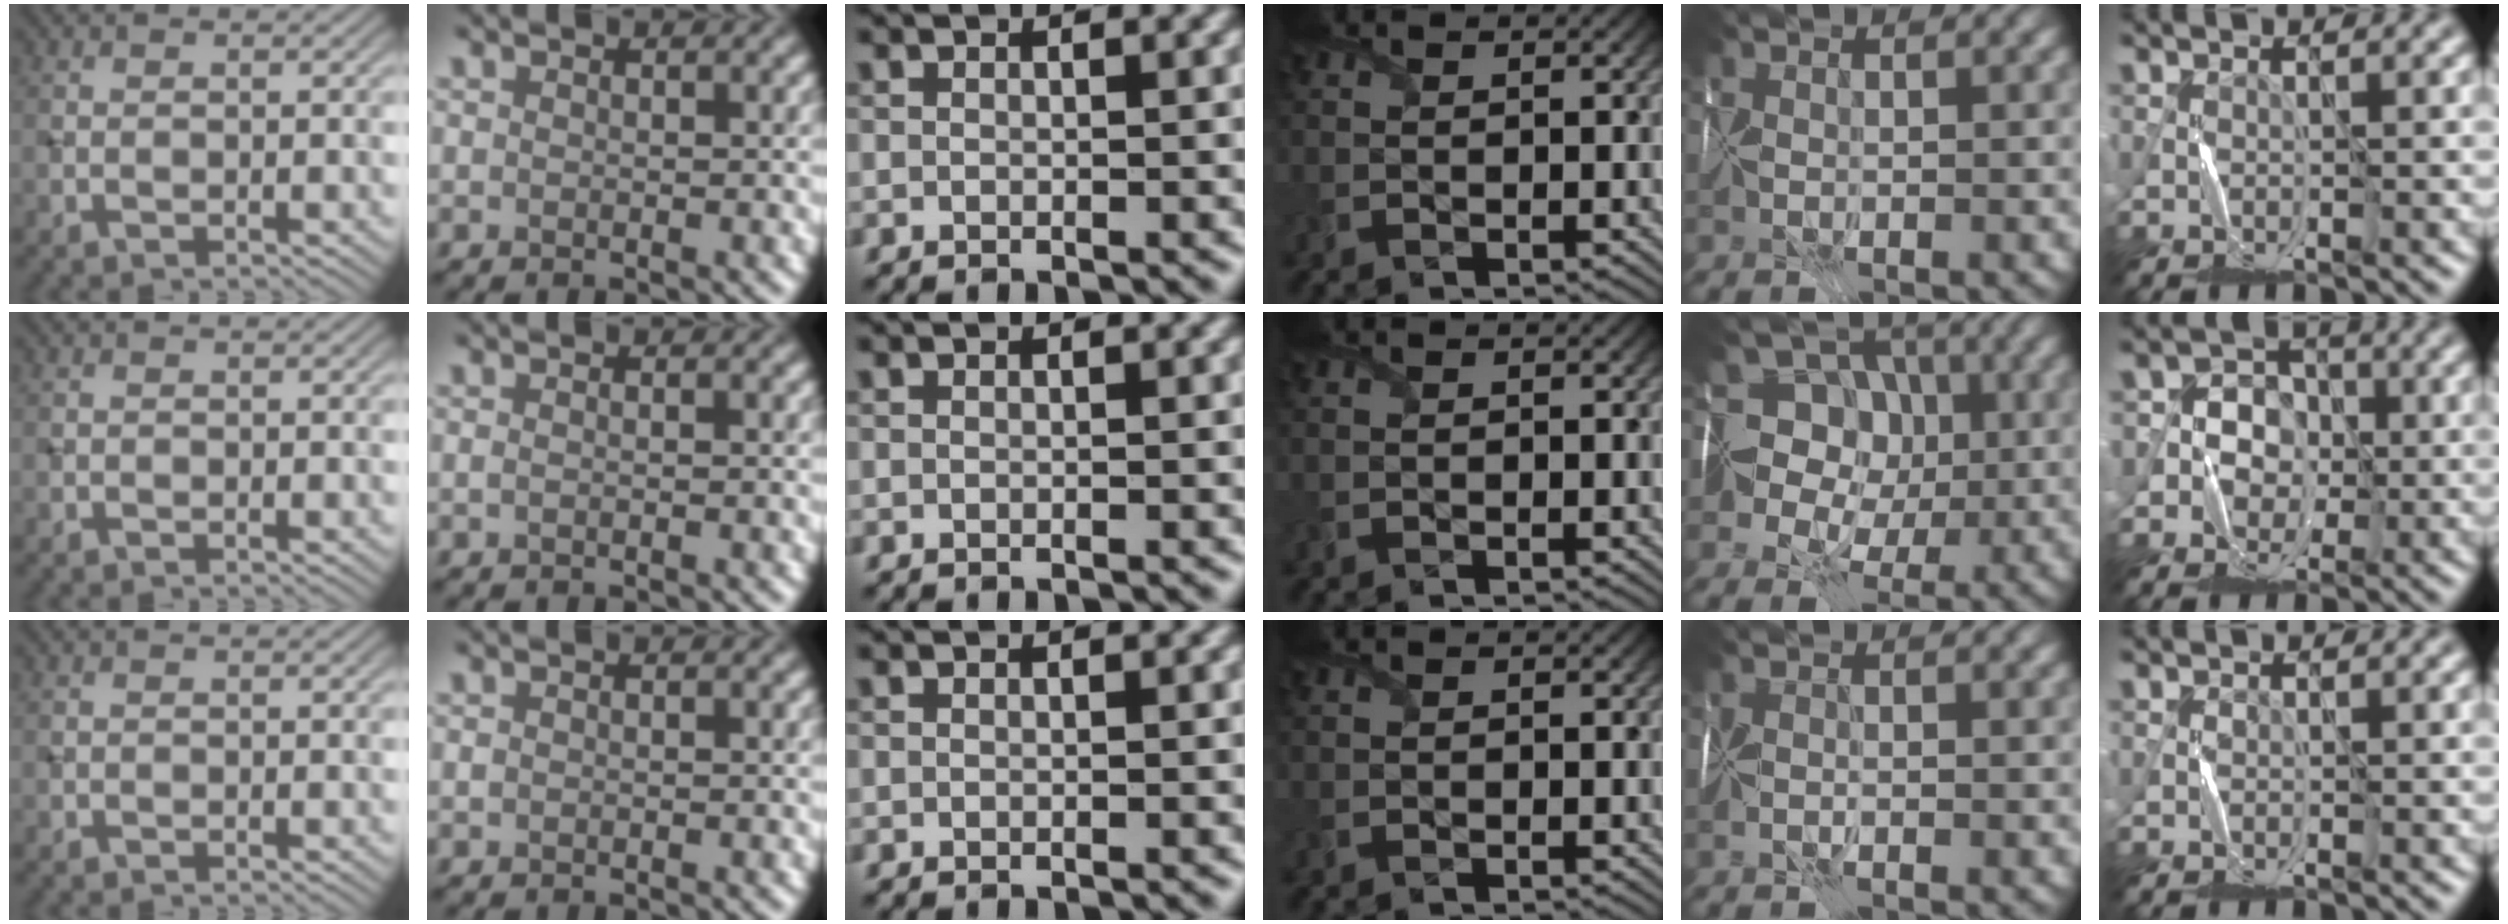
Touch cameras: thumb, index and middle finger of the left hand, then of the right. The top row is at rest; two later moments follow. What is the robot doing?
{"motion": "fold", "object": "map"}